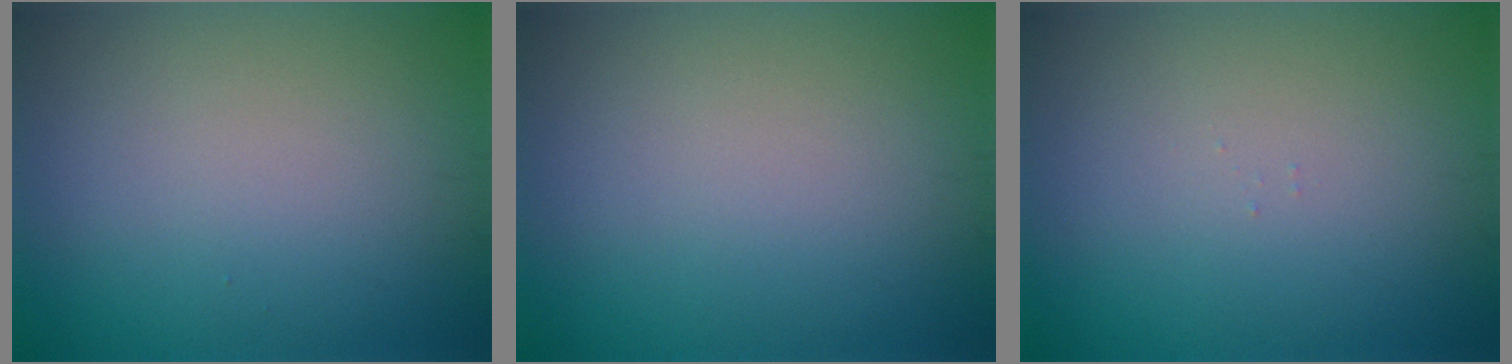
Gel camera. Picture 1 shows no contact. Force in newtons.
{"total": 0.0}
{"total": 0.0}